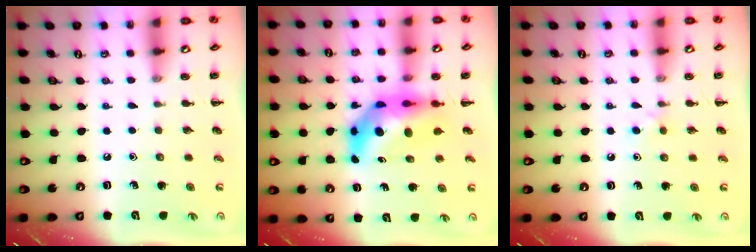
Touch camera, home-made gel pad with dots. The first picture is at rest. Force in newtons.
{"total": 9.5, "press": 9.0, "slide": 3.1}
{"total": 2.8, "press": 2.6, "slide": 1.1}